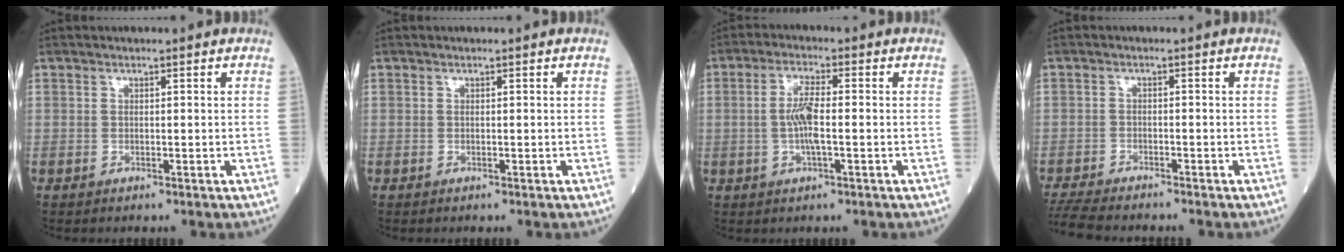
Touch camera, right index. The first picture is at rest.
{"total": 0.0}
{"total": 5.0, "force": [-0.5, 0.7, 5.0], "torque": [-0.104, 0.002, -0.011]}
{"total": 6.7, "force": [-6.3, 0.8, 2.1], "torque": [-0.039, -0.019, -0.111]}